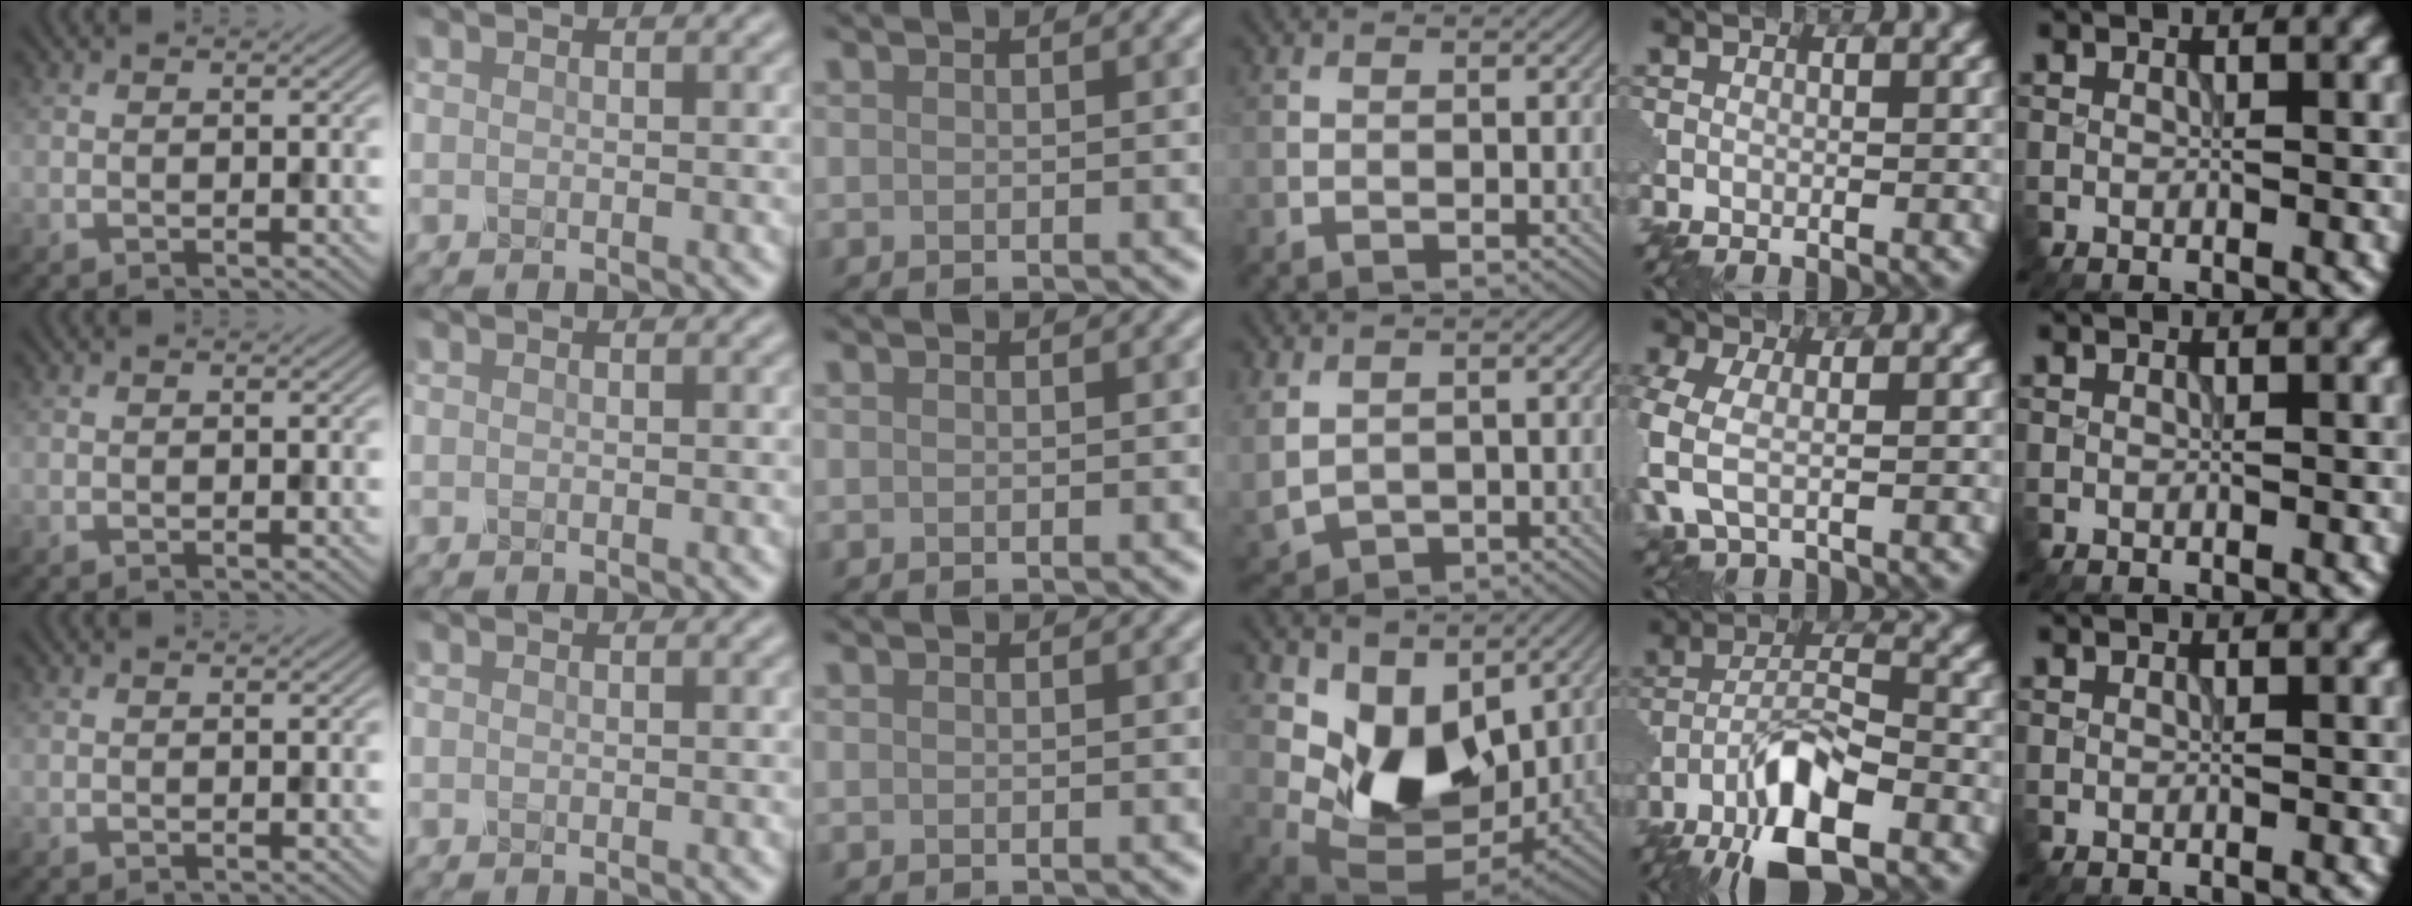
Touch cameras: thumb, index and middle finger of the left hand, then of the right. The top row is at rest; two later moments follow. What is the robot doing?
{"motion": "insert", "object": "pin"}